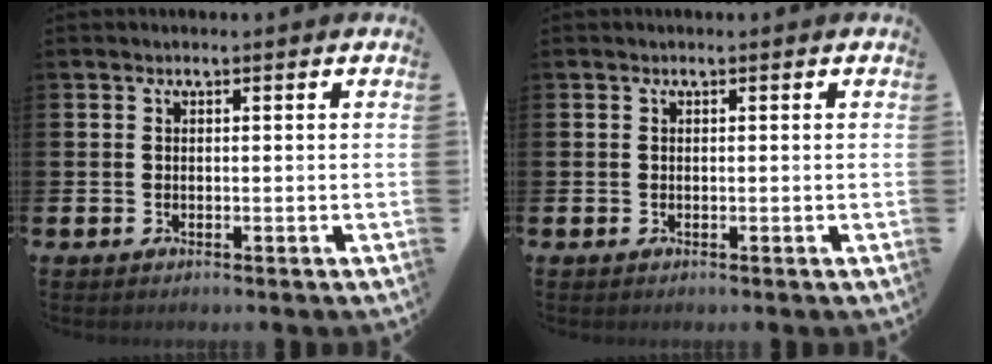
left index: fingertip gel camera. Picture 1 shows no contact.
{"total": 0.0}